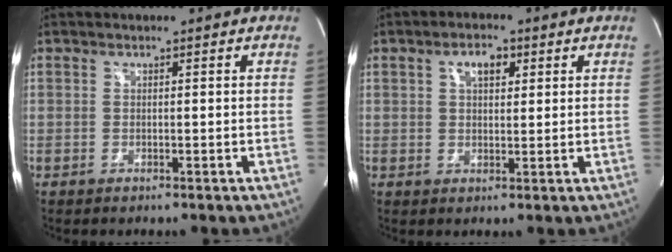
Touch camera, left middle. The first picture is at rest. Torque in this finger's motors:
{"motor_torque": [0.03, -0.13, 0.01, 0.03]}